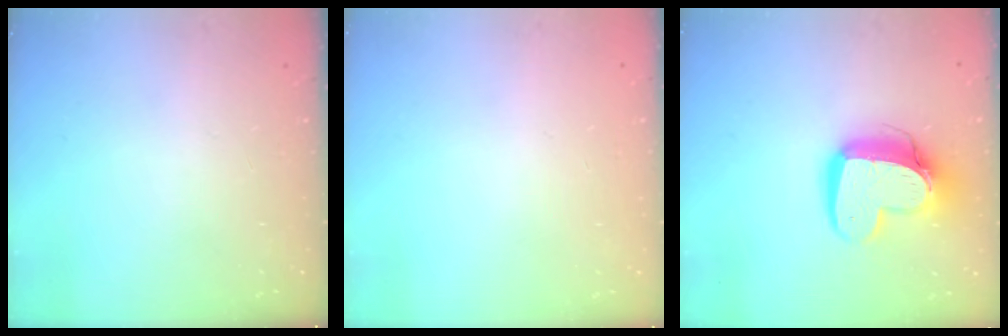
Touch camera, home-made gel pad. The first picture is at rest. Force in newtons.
{"total": 0.0}
{"total": 14.7, "press": 14.6, "slide": 1.4}